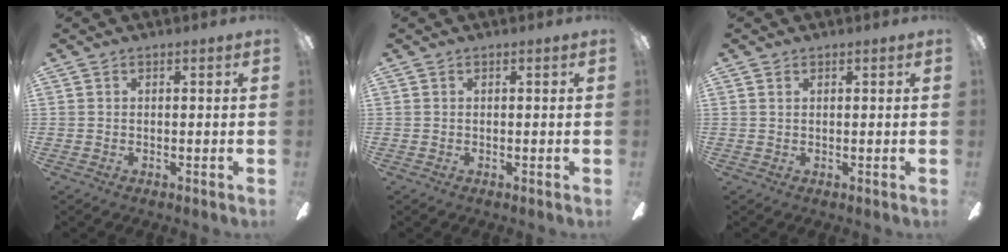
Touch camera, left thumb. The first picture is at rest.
{"total": 0.0}
{"total": 0.8, "force": [0.5, 0.4, 0.4], "torque": [-0.010, 0.003, 0.008]}